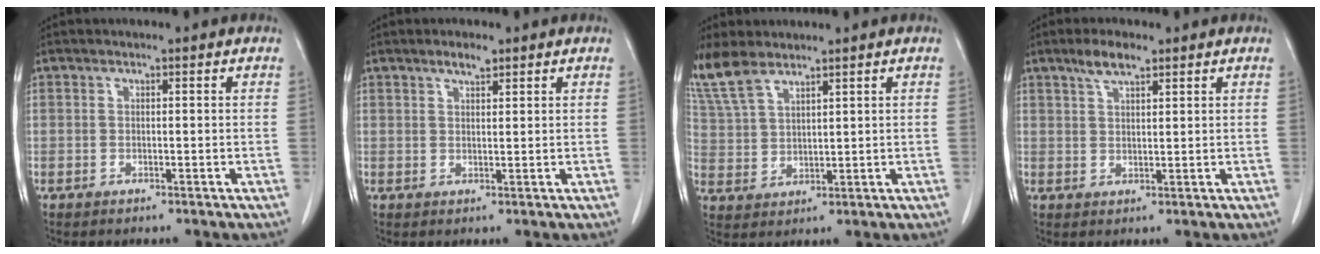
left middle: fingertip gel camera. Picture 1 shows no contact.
{"total": 2.1, "force": [1.5, 0.5, 1.3], "torque": [-0.026, 0.002, 0.028]}
{"total": 6.9, "force": [5.8, 2.1, 3.2], "torque": [-0.080, 0.010, 0.132]}
{"total": 3.9, "force": [2.8, 1.1, 2.6], "torque": [-0.054, 0.006, 0.054]}